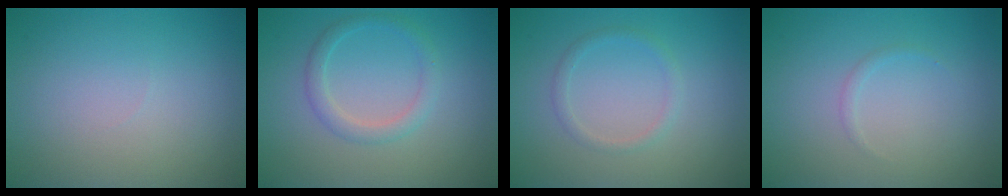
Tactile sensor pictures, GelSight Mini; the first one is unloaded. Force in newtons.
{"total": 2.0, "press": 2.0, "slide": 0.1}
{"total": 1.2, "press": 1.2, "slide": 0.1}
{"total": 0.5, "press": 0.5, "slide": 0.1}